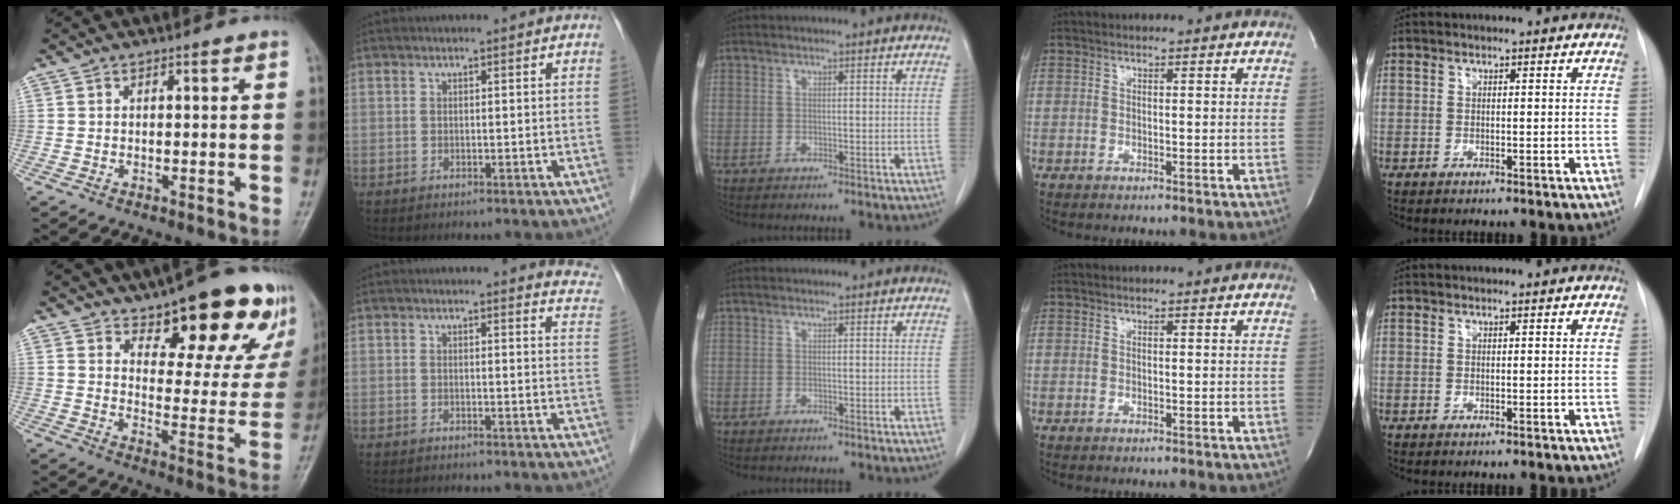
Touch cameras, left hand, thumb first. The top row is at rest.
{"thumb": {"total": 18.5, "force": [13.0, 7.2, 11.1], "torque": [-0.089, -0.081, 0.172]}, "index": {"total": 6.9, "force": [6.7, 1.1, 0.9], "torque": [0.021, -0.035, 0.034]}}